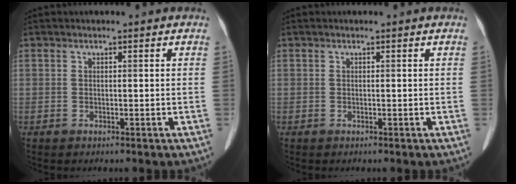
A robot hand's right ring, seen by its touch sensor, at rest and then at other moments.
{"total": 0.0}